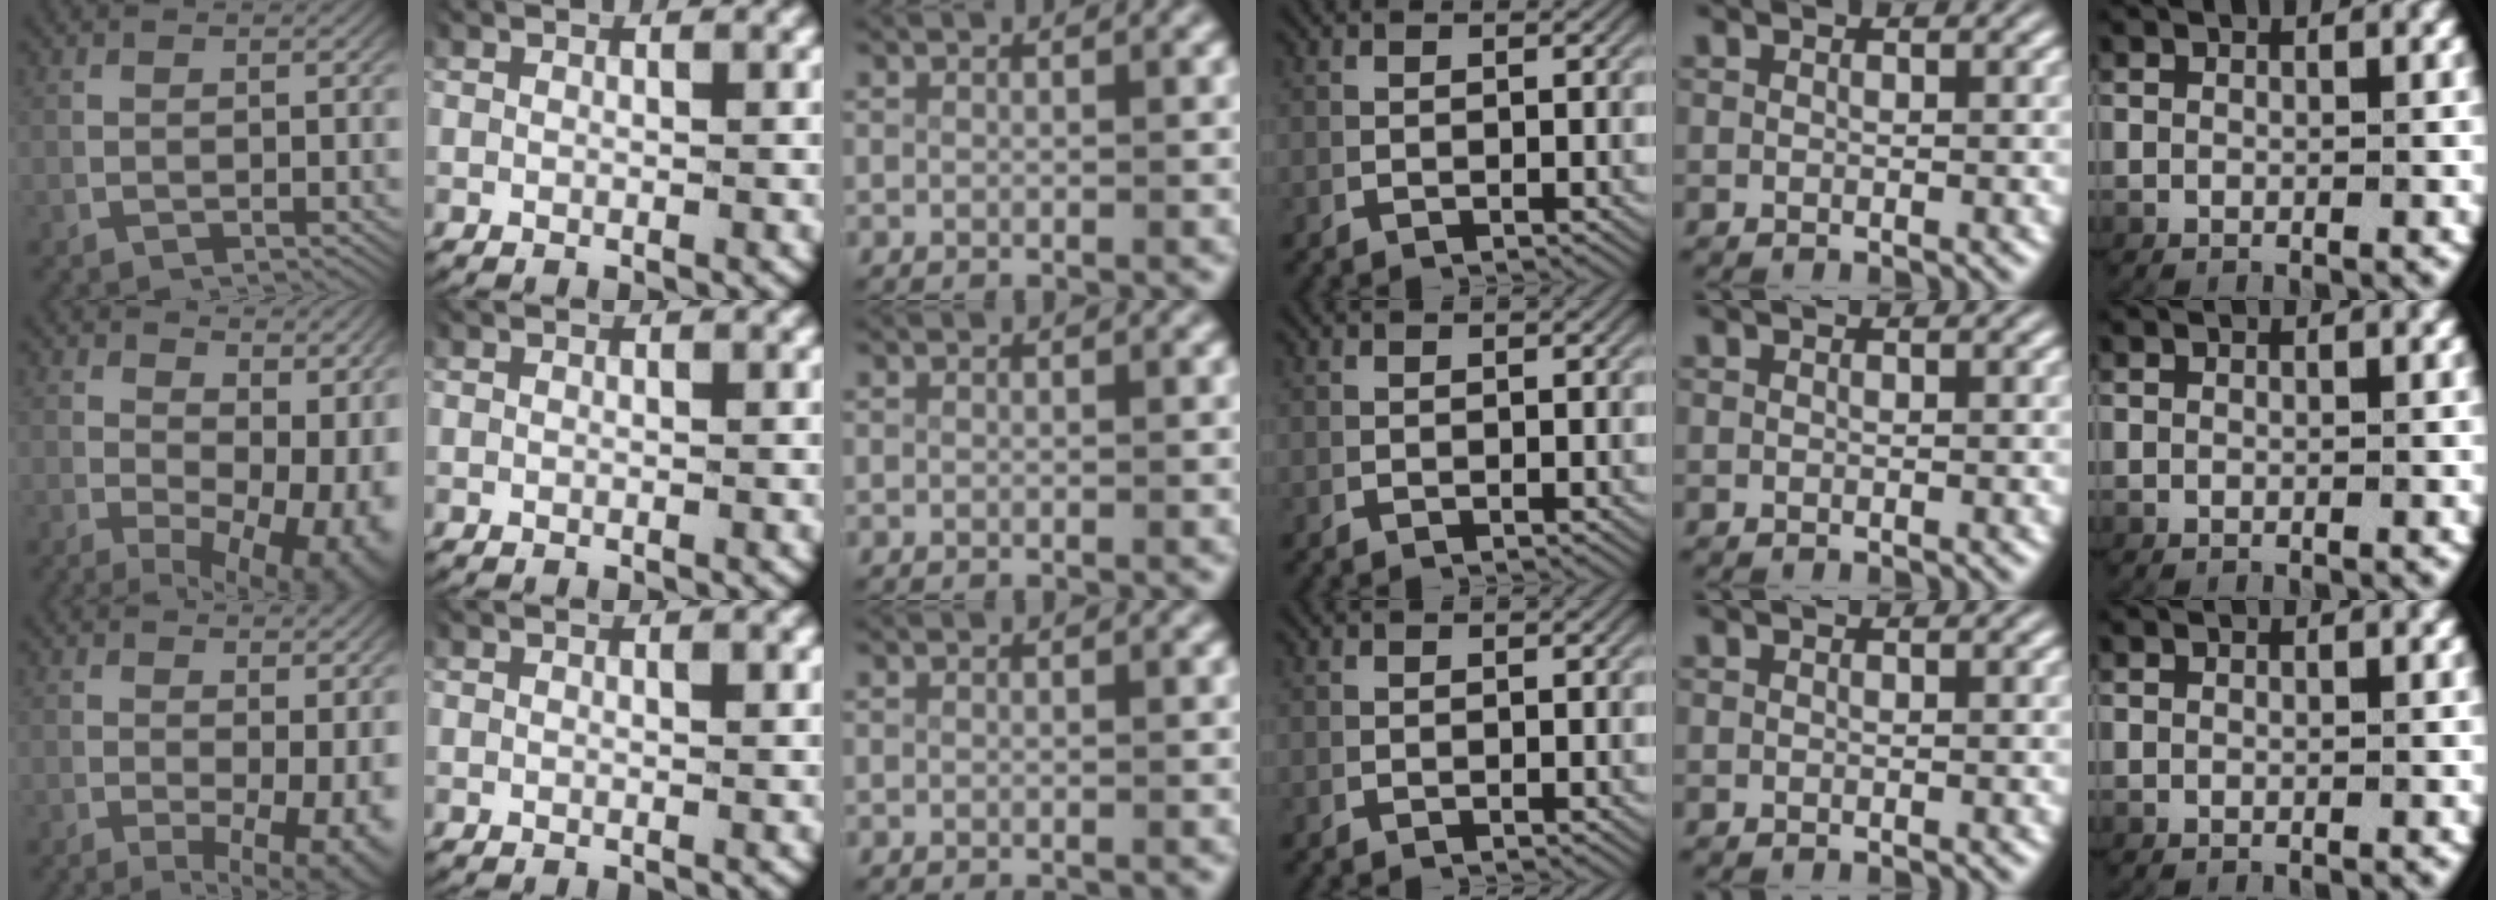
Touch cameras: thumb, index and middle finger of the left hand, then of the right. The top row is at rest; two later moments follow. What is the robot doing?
{"motion": "lift_and_place", "object": "map"}